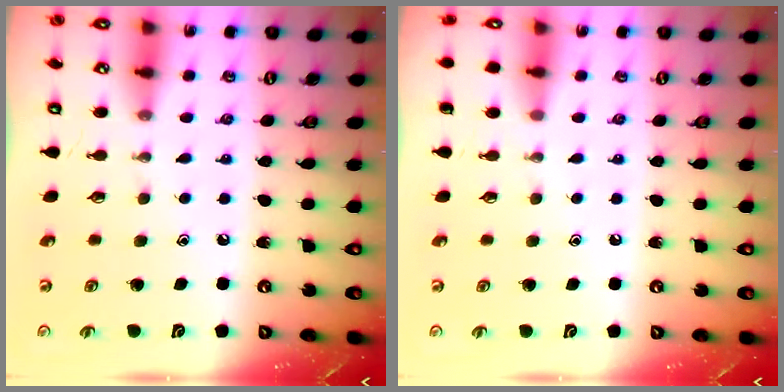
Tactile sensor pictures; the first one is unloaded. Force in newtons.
{"total": 0.0}